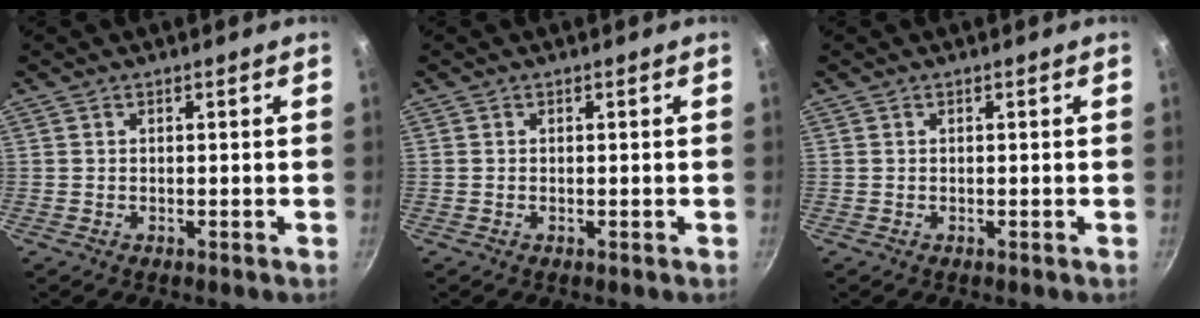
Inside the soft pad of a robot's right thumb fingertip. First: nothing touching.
{"total": 0.0}
{"total": 0.0}